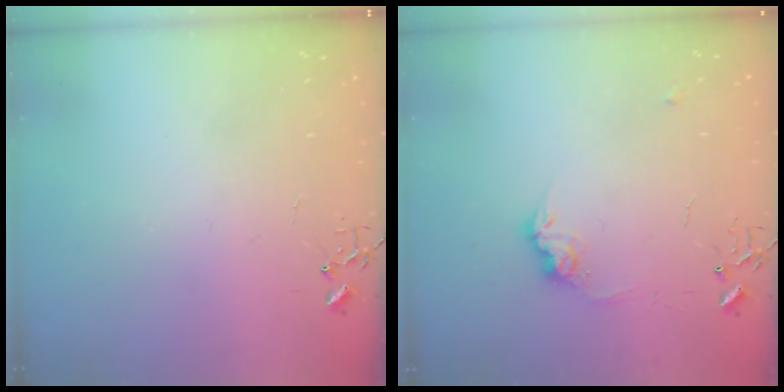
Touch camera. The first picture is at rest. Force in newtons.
{"total": 9.4, "press": 9.3, "slide": 0.5}